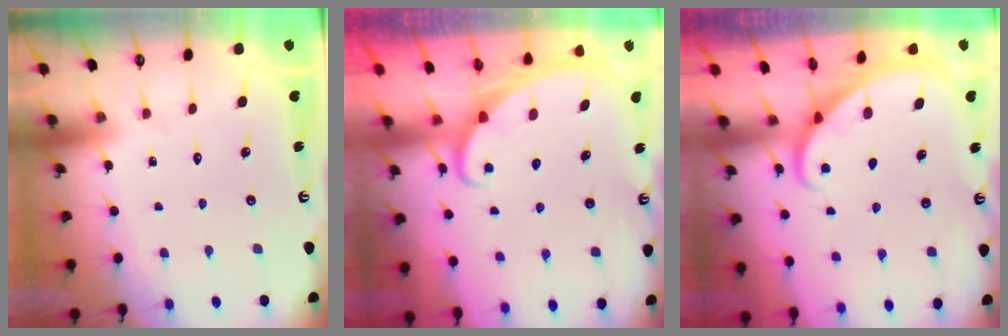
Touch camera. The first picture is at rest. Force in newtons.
{"total": 1.8, "press": 1.8, "slide": 0.1}
{"total": 2.1, "press": 2.1, "slide": 0.1}